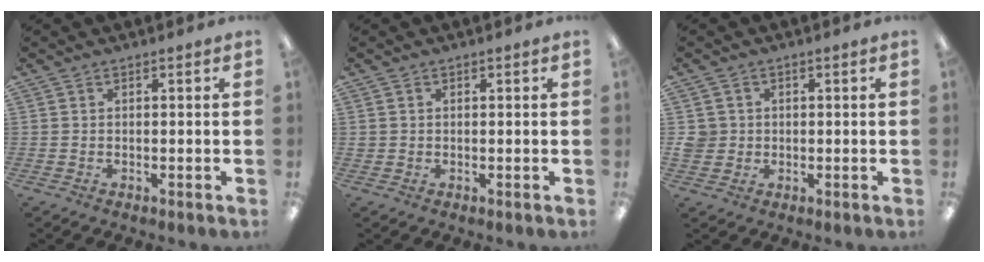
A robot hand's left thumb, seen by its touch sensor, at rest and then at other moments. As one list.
[{"total": 0.8, "force": [0.1, 0.7, -0.4], "torque": [0.008, 0.004, 0.000]}, {"total": 3.4, "force": [0.2, 3.4, 0.2], "torque": [-0.003, 0.004, 0.003]}]